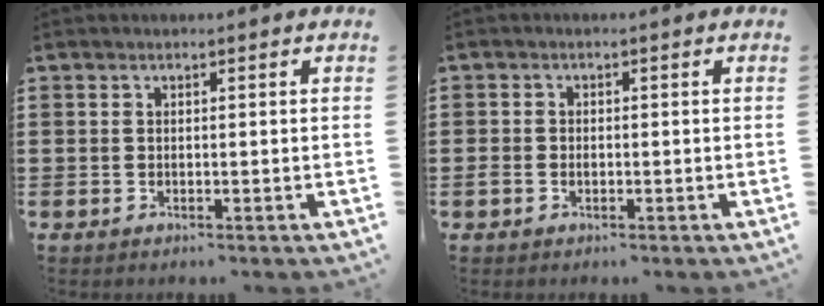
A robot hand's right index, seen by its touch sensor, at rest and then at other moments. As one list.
[{"total": 1.1, "force": [-0.3, 0.8, 0.7], "torque": [-0.015, 0.002, -0.007]}]